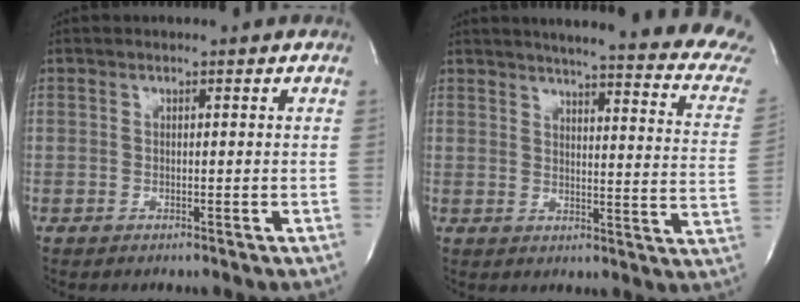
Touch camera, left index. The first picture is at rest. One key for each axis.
{"total": 24.1, "fx": 21.0, "fy": 2.0, "fz": 11.7, "tx": -0.152, "ty": -0.066, "tz": 0.229}